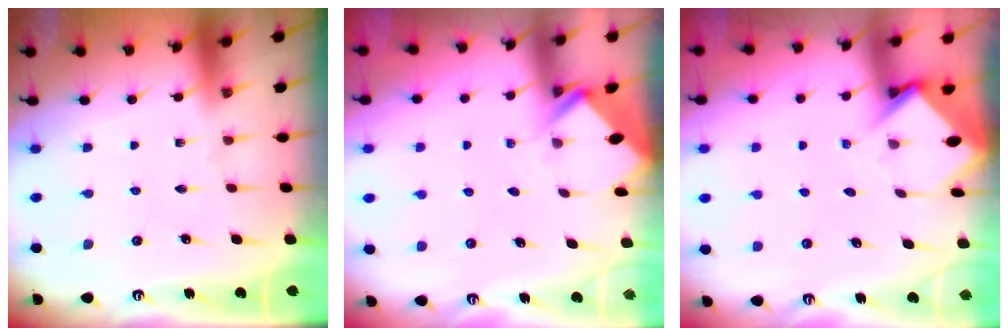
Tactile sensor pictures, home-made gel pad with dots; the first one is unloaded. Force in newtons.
{"total": 2.7, "press": 2.7, "slide": 0.2}
{"total": 3.7, "press": 3.7, "slide": 0.3}